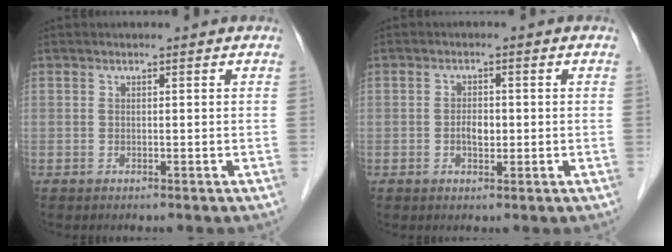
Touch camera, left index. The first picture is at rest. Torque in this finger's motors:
{"motor_torque": [0.06, 0.05, 0.04, 0.01]}